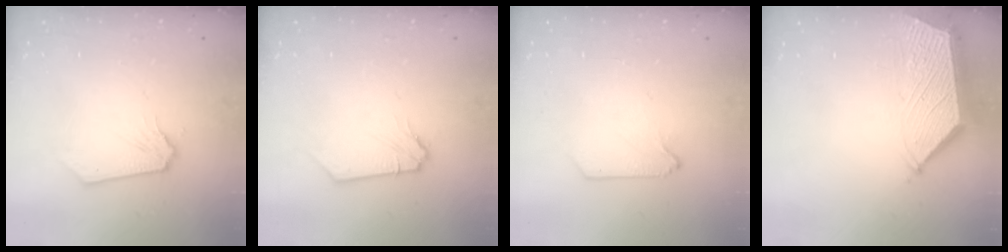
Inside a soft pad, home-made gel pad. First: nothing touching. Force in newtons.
{"total": 1.2, "press": 1.2, "slide": 0.2}
{"total": 0.7, "press": 0.7, "slide": 0.2}
{"total": 5.6, "press": 5.6, "slide": 0.6}